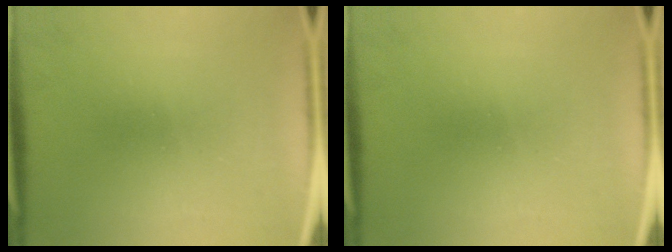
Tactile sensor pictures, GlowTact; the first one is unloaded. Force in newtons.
{"total": 0.0}